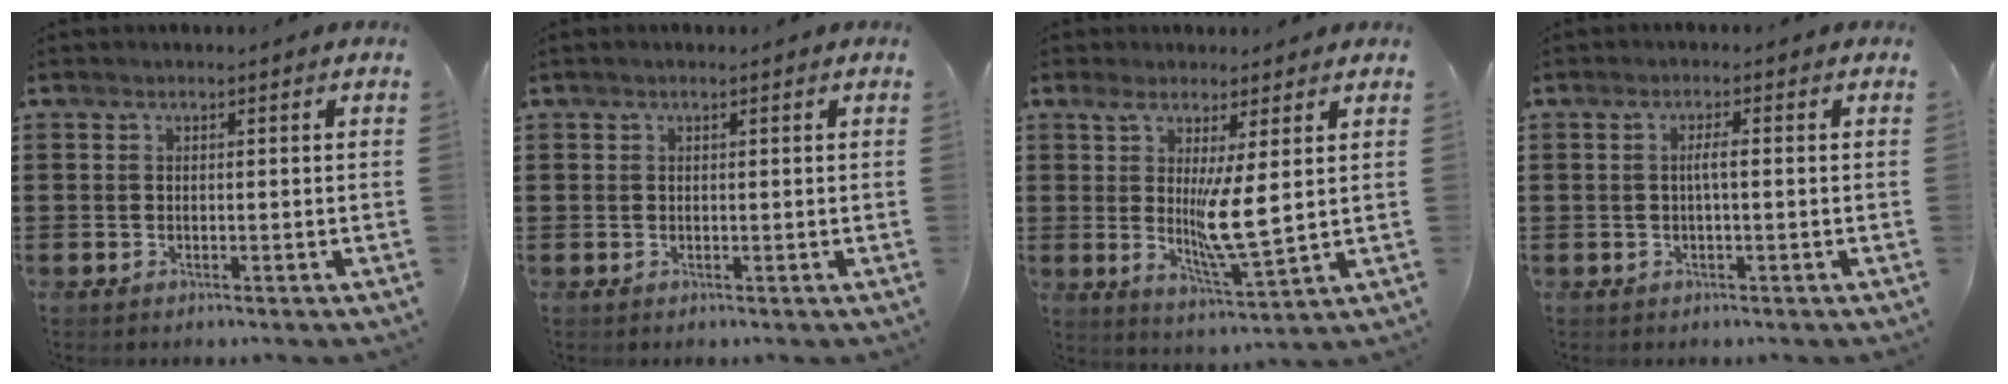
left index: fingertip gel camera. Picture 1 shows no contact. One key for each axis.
{"total": 0.6, "fx": 0.3, "fy": 0.1, "fz": 0.5, "tx": -0.010, "ty": 0.000, "tz": 0.006}
{"total": 7.9, "fx": 1.8, "fy": 0.8, "fz": 7.6, "tx": -0.130, "ty": -0.018, "tz": 0.030}
{"total": 2.0, "fx": -0.1, "fy": 0.2, "fz": 2.0, "tx": -0.040, "ty": 0.002, "tz": -0.005}